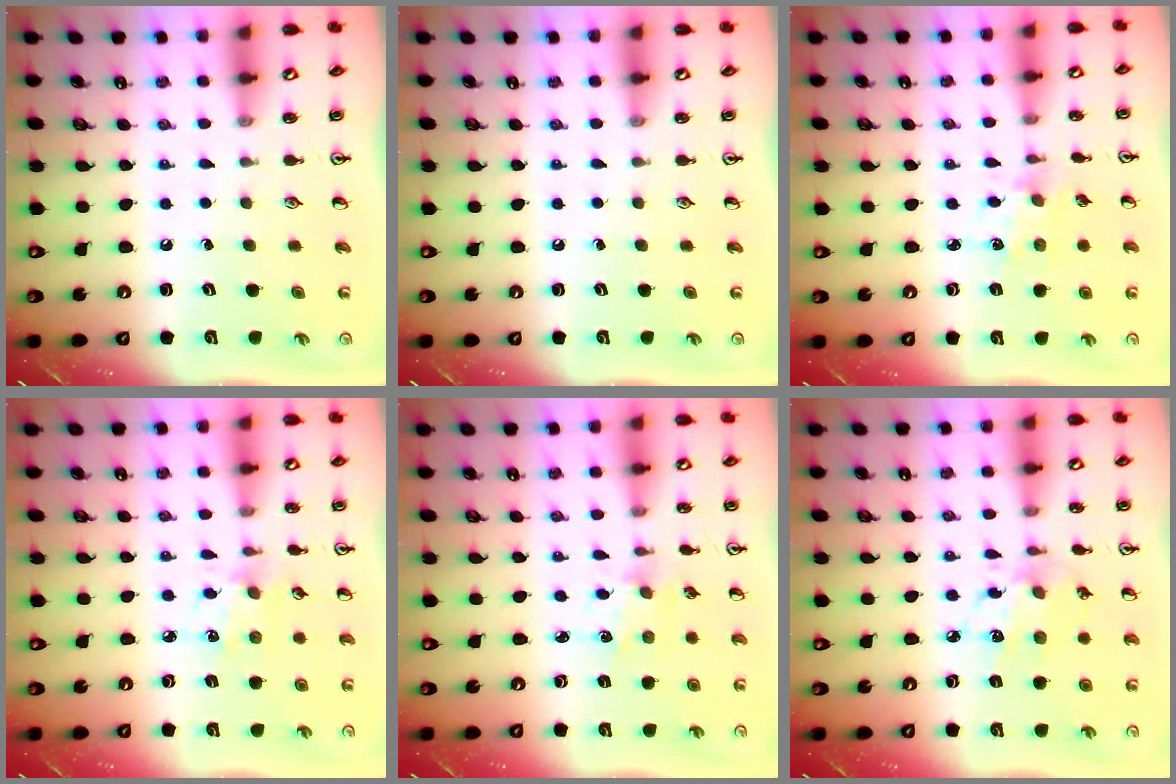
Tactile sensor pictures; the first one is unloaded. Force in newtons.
{"total": 0.0}
{"total": 2.5, "press": 2.4, "slide": 0.7}
{"total": 2.8, "press": 2.8, "slide": 0.5}
{"total": 1.7, "press": 1.7, "slide": 0.3}
{"total": 8.1, "press": 8.1, "slide": 0.4}